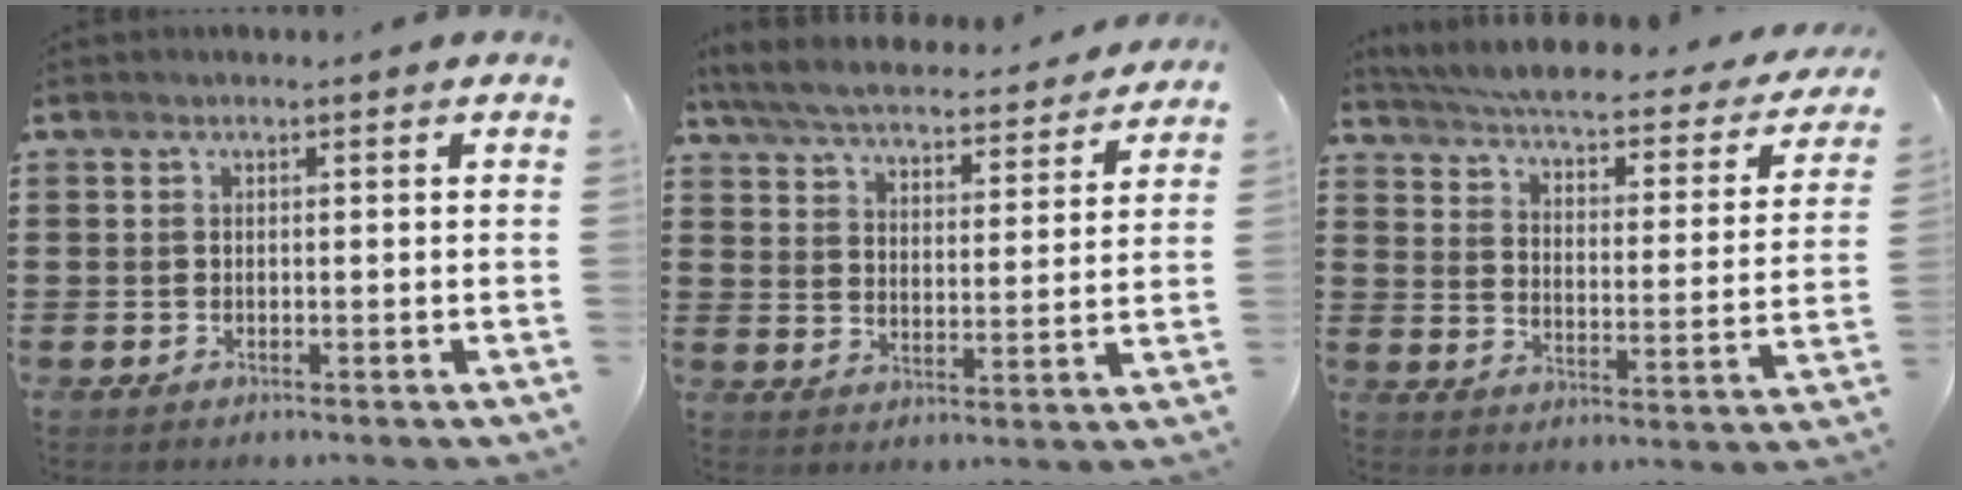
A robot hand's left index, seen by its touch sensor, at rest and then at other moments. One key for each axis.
{"total": 5.6, "fx": 5.4, "fy": 0.2, "fz": 1.3, "tx": -0.052, "ty": -0.038, "tz": 0.090}
{"total": 4.2, "fx": 3.7, "fy": -0.1, "fz": 1.9, "tx": -0.059, "ty": -0.035, "tz": 0.055}